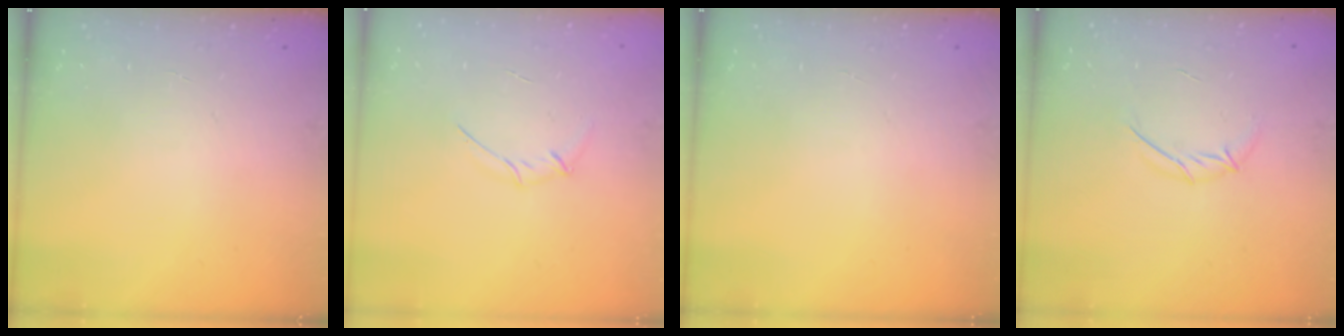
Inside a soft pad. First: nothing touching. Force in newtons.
{"total": 3.3, "press": 3.2, "slide": 0.9}
{"total": 0.0}
{"total": 5.7, "press": 5.7, "slide": 0.9}